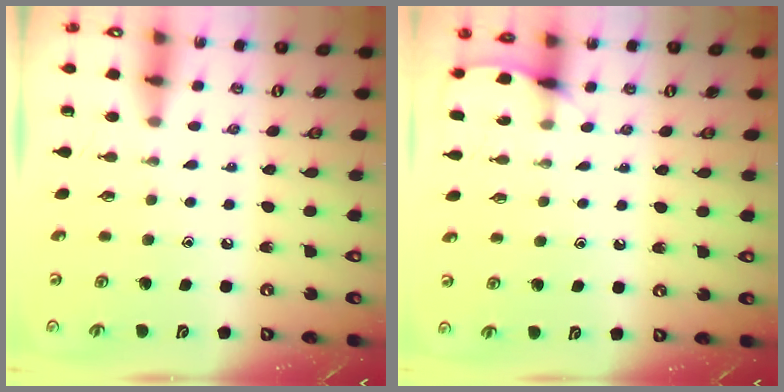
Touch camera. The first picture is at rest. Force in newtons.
{"total": 5.2, "press": 5.2, "slide": 0.6}